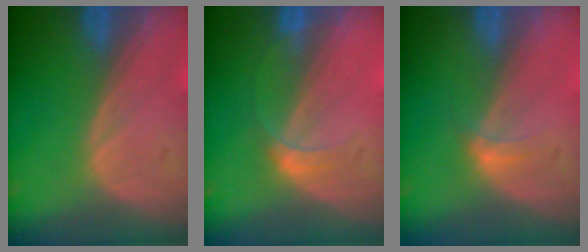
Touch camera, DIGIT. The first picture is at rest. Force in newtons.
{"total": 2.5, "press": 2.5, "slide": 0.1}
{"total": 1.9, "press": 1.5, "slide": 1.1}